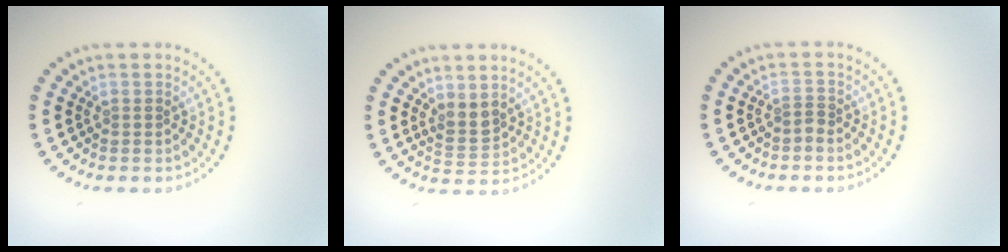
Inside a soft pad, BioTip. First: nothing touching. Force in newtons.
{"total": 1.9, "press": 1.6, "slide": 1.1}
{"total": 0.8, "press": 0.4, "slide": 0.7}